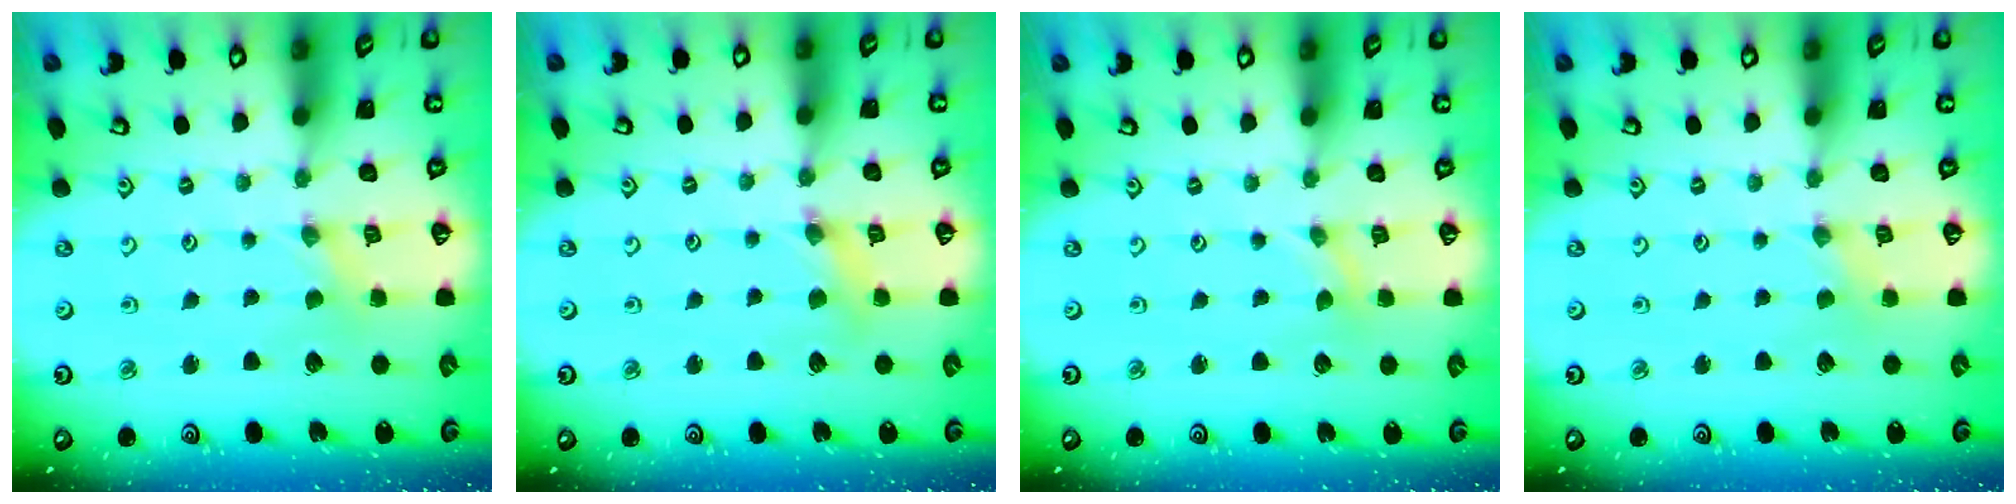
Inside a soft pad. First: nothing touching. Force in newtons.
{"total": 4.4, "press": 4.4, "slide": 0.4}
{"total": 0.0}
{"total": 0.0}